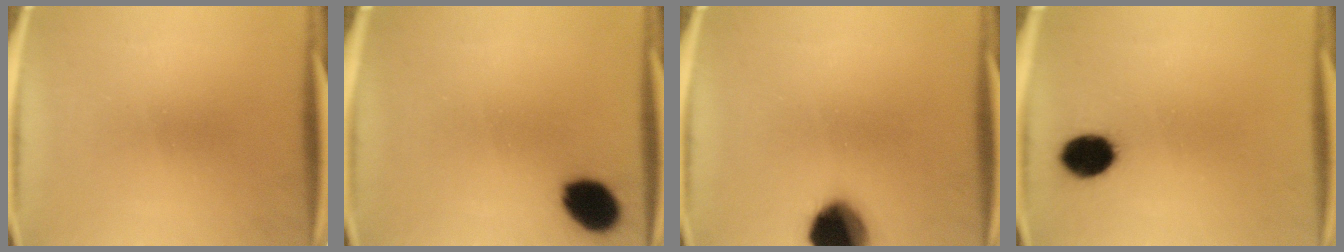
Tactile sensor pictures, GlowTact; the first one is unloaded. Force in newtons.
{"total": 9.4}
{"total": 14.7}
{"total": 8.0}